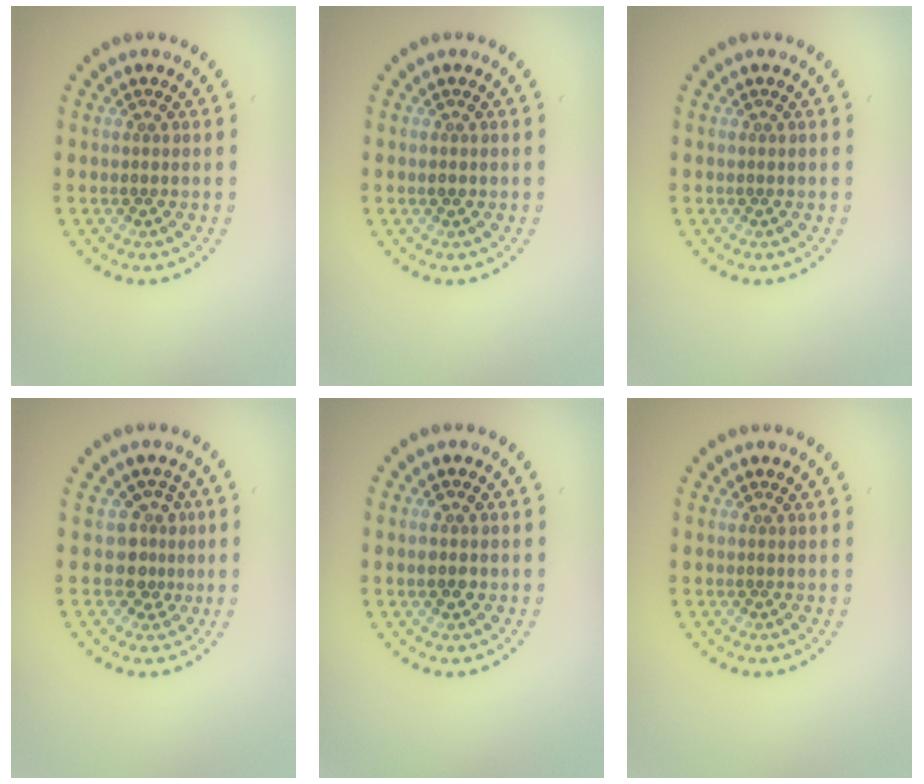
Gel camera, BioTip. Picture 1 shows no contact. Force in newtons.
{"total": 0.6, "press": 0.6, "slide": 0.1}
{"total": 0.0}
{"total": 2.4, "press": 1.8, "slide": 1.6}
{"total": 1.3, "press": 1.3, "slide": 0.1}
{"total": 0.0}